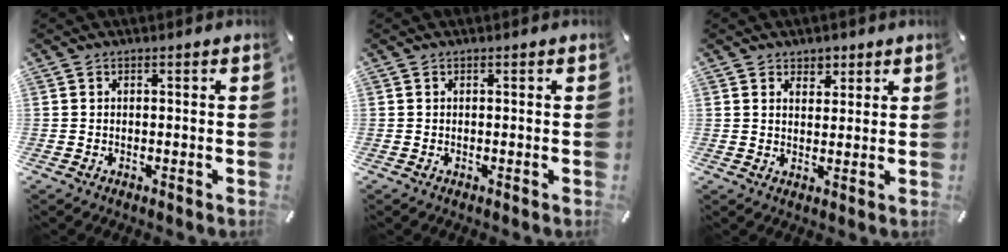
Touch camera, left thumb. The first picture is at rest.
{"total": 0.0}
{"total": 3.4, "force": [2.0, 2.7, 0.1], "torque": [0.012, -0.006, 0.031]}